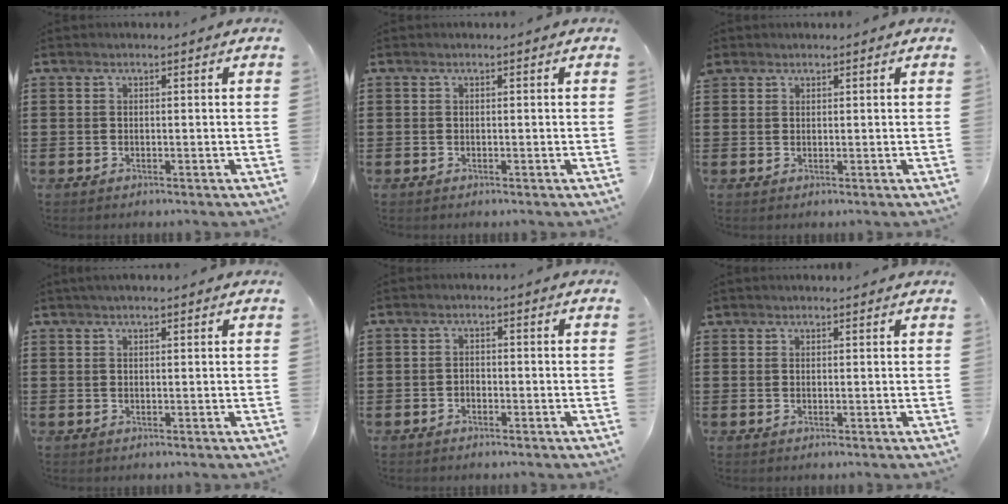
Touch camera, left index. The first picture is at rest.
{"total": 0.0}
{"total": 1.3, "force": [1.1, 0.7, 0.1], "torque": [-0.005, 0.004, 0.023]}
{"total": 1.2, "force": [1.0, 0.2, 0.7], "torque": [-0.014, 0.003, 0.018]}
{"total": 1.1, "force": [-0.9, 0.6, 0.3], "torque": [-0.009, 0.000, -0.020]}
{"total": 1.1, "force": [1.0, 0.4, 0.1], "torque": [-0.004, 0.003, 0.020]}